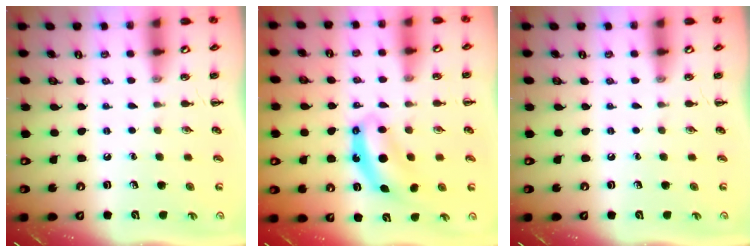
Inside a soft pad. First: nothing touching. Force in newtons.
{"total": 7.1, "press": 7.1, "slide": 0.3}
{"total": 0.0}